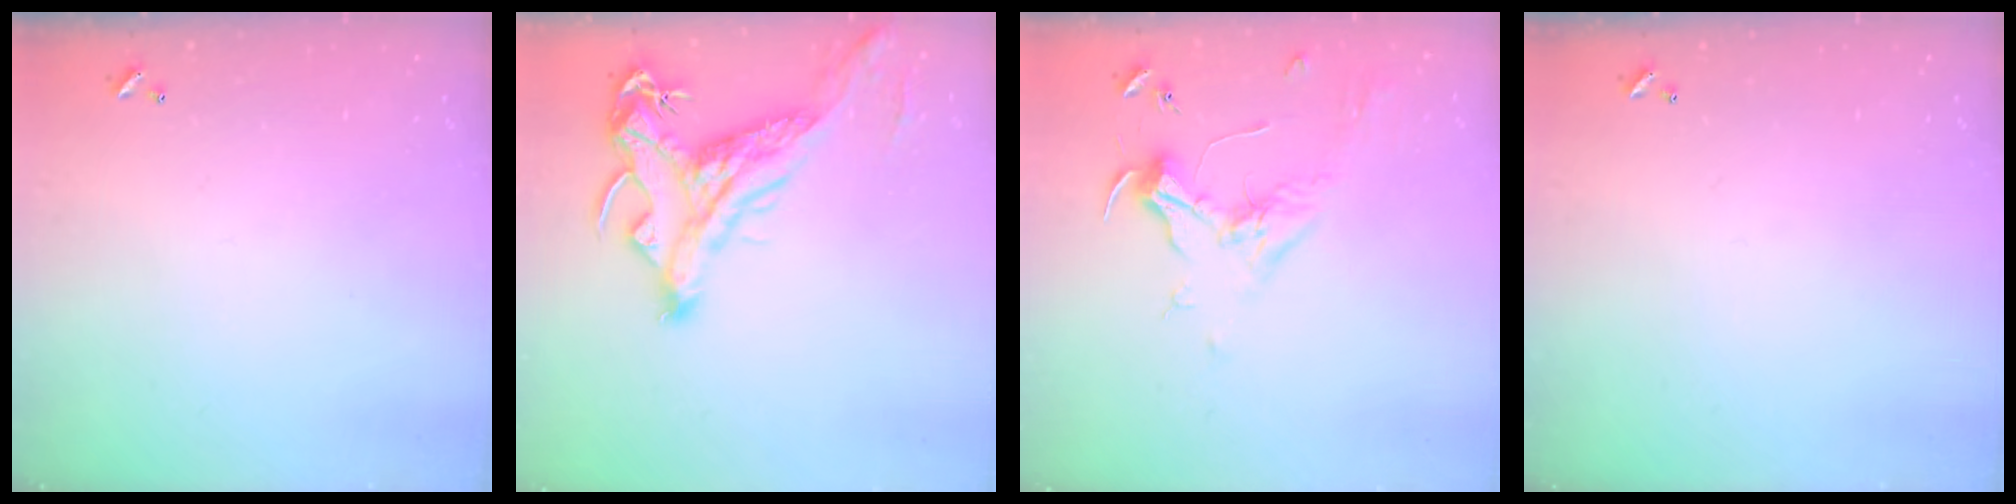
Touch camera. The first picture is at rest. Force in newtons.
{"total": 4.4, "press": 4.0, "slide": 1.7}
{"total": 1.8, "press": 1.6, "slide": 0.7}
{"total": 0.0}